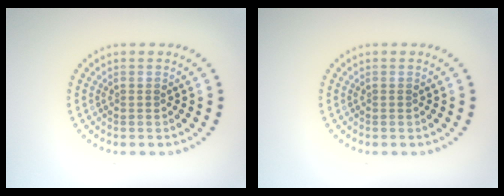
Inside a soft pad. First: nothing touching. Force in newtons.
{"total": 0.0}